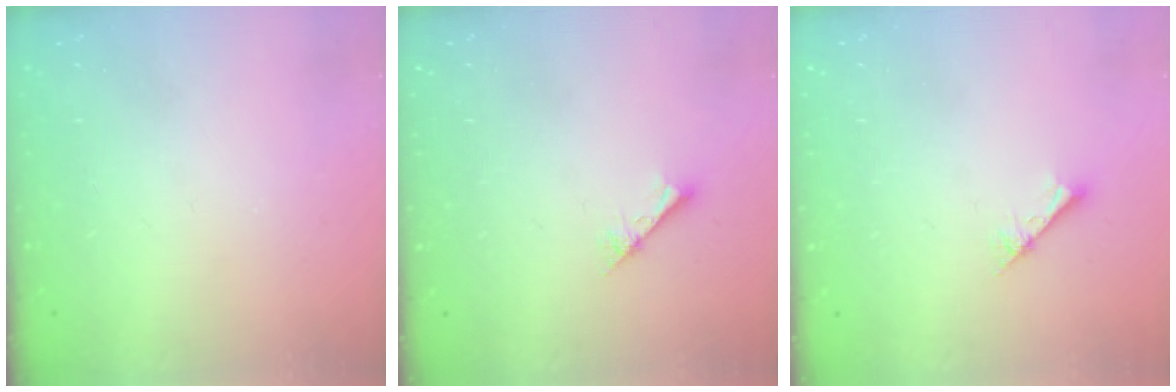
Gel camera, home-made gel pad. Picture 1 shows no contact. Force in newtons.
{"total": 2.1, "press": 2.1, "slide": 0.2}
{"total": 2.1, "press": 2.1, "slide": 0.2}